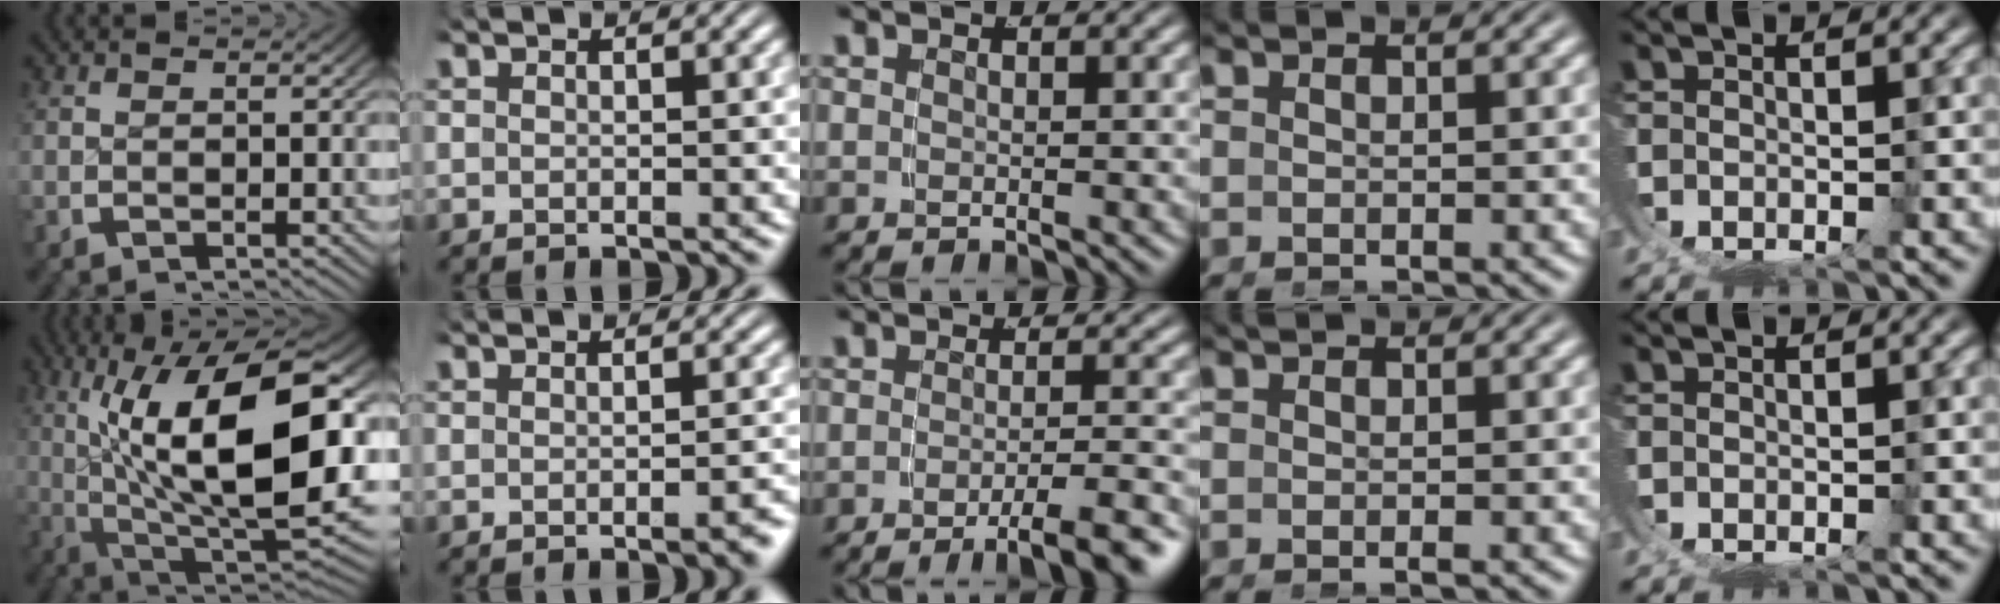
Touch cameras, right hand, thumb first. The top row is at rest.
{"thumb": {"total": 18.9, "force": [0.6, 9.2, 16.5], "torque": [-0.291, -0.052, 0.042]}, "index": {"total": 1.9, "force": [-1.4, 0.4, 1.2], "torque": [-0.011, 0.007, -0.025]}, "middle": {"total": 5.8, "force": [-4.1, 0.9, 3.9], "torque": [-0.045, -0.009, -0.060]}, "ring": {"total": 0.6, "force": [0.1, -0.6, 0.2], "torque": [0.007, 0.005, 0.001]}}